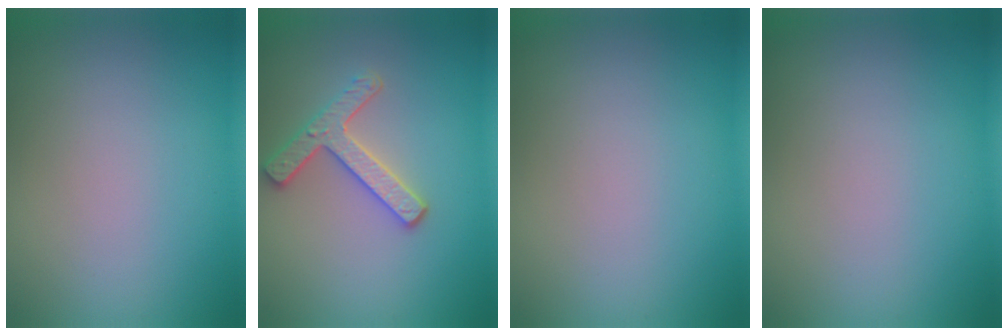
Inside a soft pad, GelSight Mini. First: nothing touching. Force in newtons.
{"total": 3.1, "press": 2.8, "slide": 1.2}
{"total": 0.0}
{"total": 0.0}